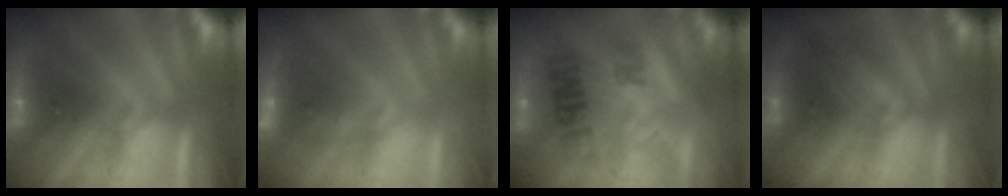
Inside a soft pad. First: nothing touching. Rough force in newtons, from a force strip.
{"total": 3.9}
{"total": 2.3}
{"total": 4.4}